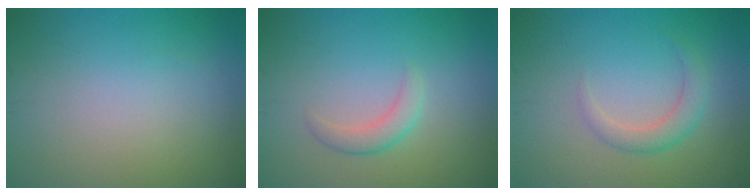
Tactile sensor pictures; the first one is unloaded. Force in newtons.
{"total": 1.9, "press": 1.9, "slide": 0.1}
{"total": 2.2, "press": 2.2, "slide": 0.2}